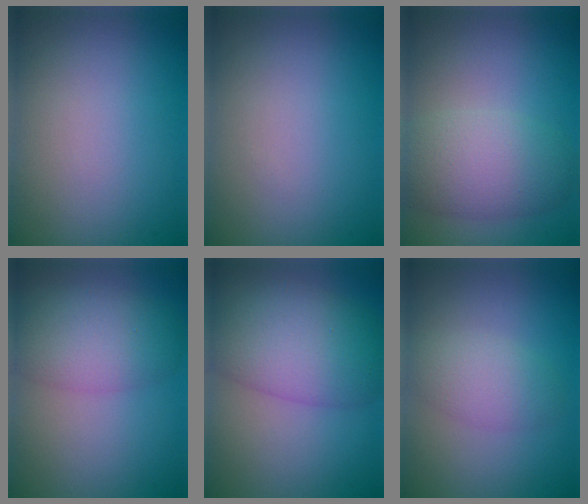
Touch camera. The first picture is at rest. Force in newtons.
{"total": 0.0}
{"total": 5.3, "press": 5.3, "slide": 0.1}
{"total": 5.0, "press": 5.0, "slide": 0.3}
{"total": 8.3, "press": 8.3, "slide": 0.3}
{"total": 2.9, "press": 2.9, "slide": 0.1}